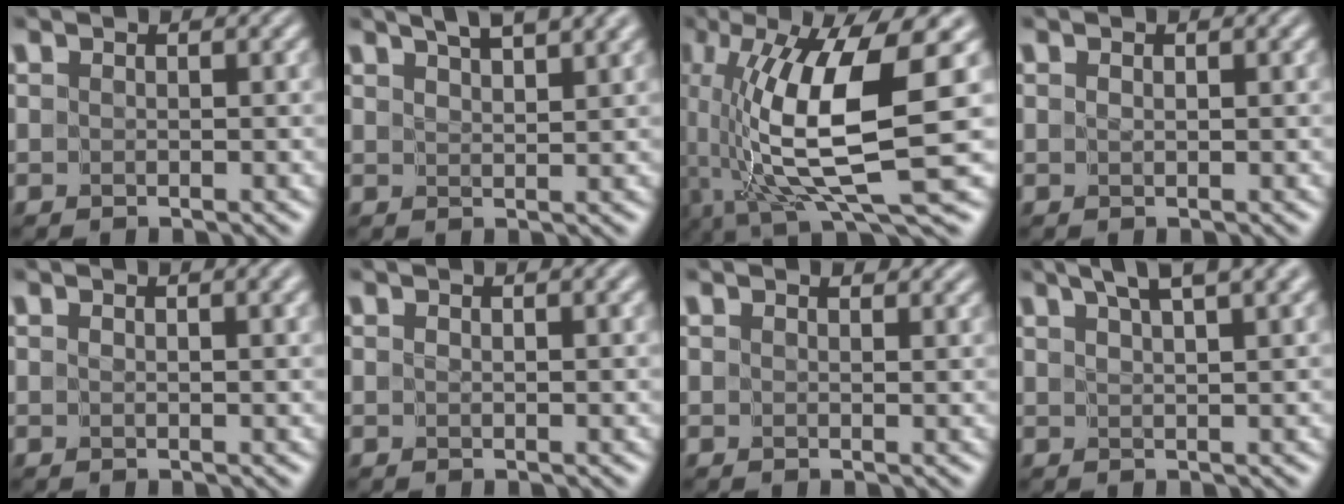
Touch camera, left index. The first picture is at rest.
{"total": 5.9, "force": [4.1, 1.7, 3.9], "torque": [-0.032, 0.028, 0.039]}
{"total": 12.0, "force": [-0.2, 3.2, 11.6], "torque": [-0.212, -0.006, 0.008]}
{"total": 0.0}
{"total": 2.0, "force": [1.1, 0.5, 1.6], "torque": [-0.009, 0.004, 0.013]}
{"total": 0.8, "force": [0.6, 0.0, 0.6], "torque": [-0.002, -0.003, 0.011]}
{"total": 1.8, "force": [1.4, 0.7, 0.9], "torque": [-0.007, 0.001, 0.018]}
{"total": 5.4, "force": [3.7, 1.1, 3.8], "torque": [-0.043, 0.025, 0.043]}